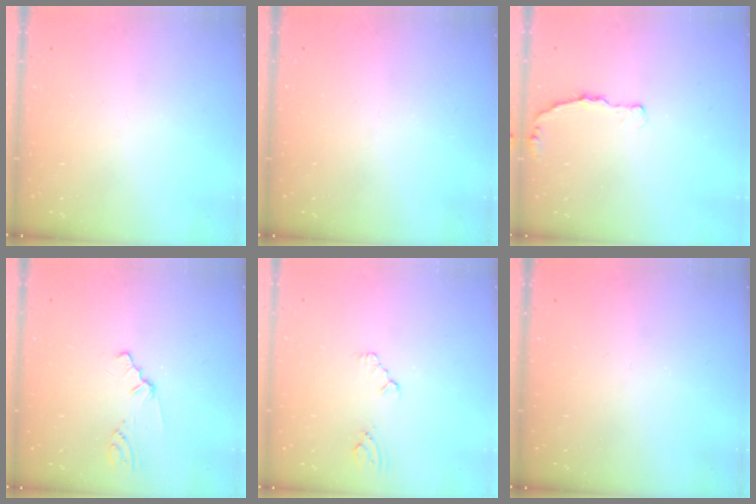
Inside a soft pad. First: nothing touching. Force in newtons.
{"total": 0.0}
{"total": 3.7, "press": 3.7, "slide": 0.4}
{"total": 0.8, "press": 0.8, "slide": 0.2}
{"total": 2.3, "press": 2.3, "slide": 0.4}
{"total": 0.0}